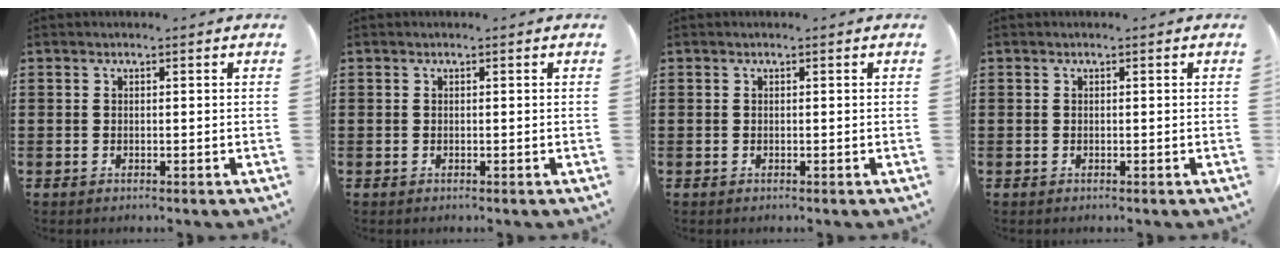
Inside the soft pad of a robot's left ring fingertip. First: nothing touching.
{"total": 0.0}
{"total": 0.0}
{"total": 0.0}